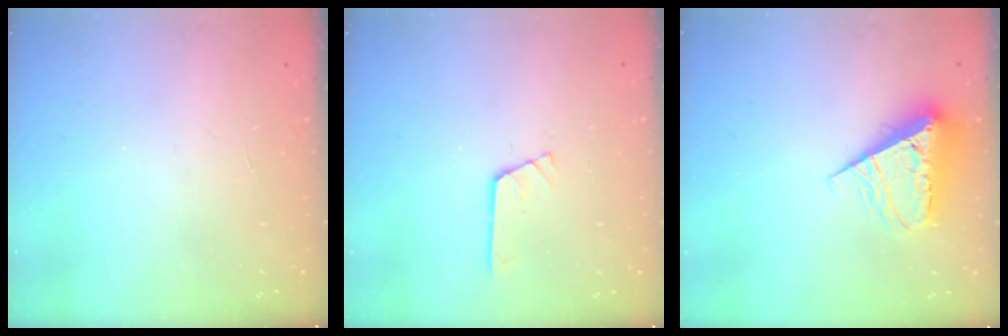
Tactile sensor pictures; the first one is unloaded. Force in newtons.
{"total": 3.0, "press": 2.9, "slide": 0.4}
{"total": 8.8, "press": 8.7, "slide": 0.9}